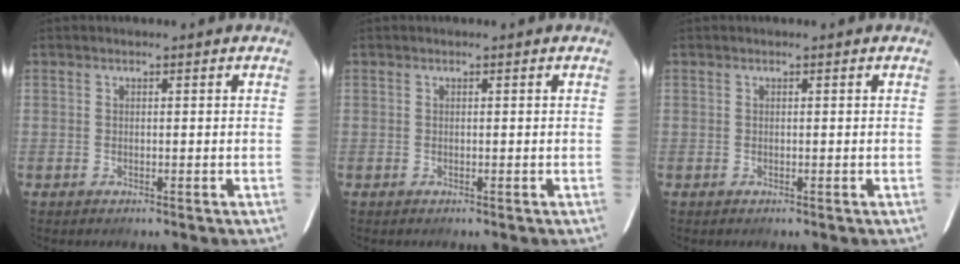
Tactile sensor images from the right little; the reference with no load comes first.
{"total": 0.0}
{"total": 0.0}